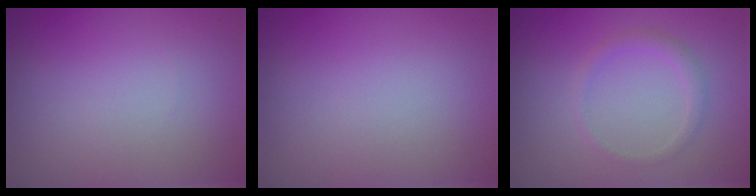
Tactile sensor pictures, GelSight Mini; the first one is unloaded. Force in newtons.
{"total": 0.0}
{"total": 1.4, "press": 1.4, "slide": 0.2}